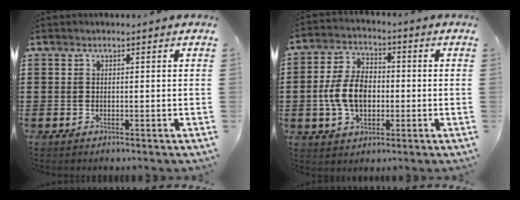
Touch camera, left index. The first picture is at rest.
{"total": 8.3, "force": [-1.1, 5.2, 6.4], "torque": [-0.151, 0.006, -0.028]}